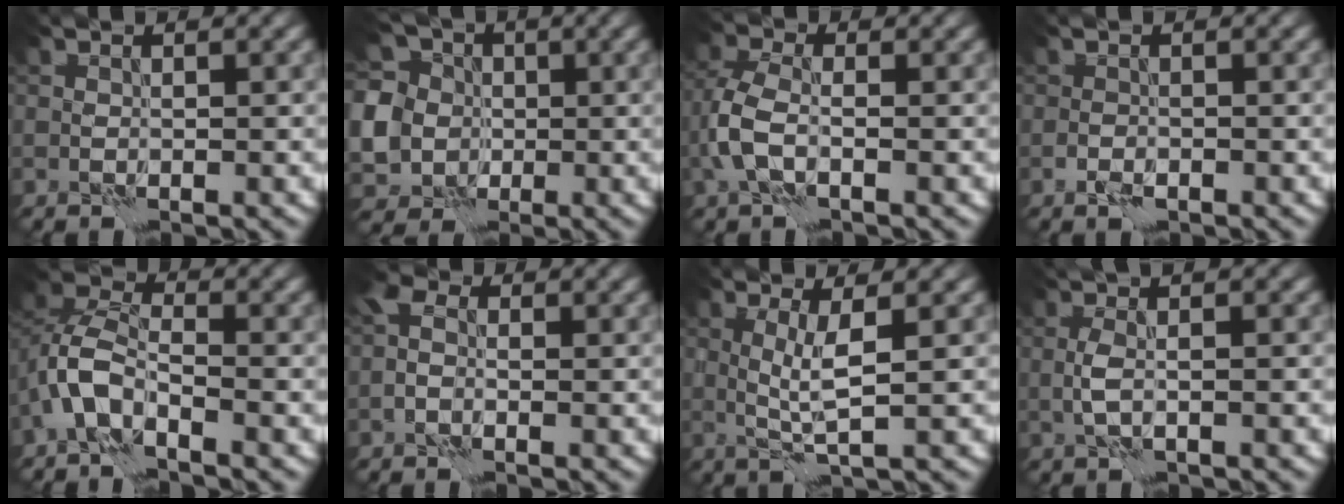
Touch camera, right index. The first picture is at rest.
{"total": 9.3, "force": [-1.2, 8.4, 3.6], "torque": [-0.102, 0.000, -0.044]}
{"total": 3.7, "force": [-1.1, 1.9, 3.0], "torque": [-0.080, 0.007, -0.033]}
{"total": 1.1, "force": [-0.6, 0.6, 0.7], "torque": [-0.017, -0.002, -0.012]}
{"total": 3.9, "force": [-2.1, 1.8, 2.7], "torque": [-0.055, 0.014, -0.050]}
{"total": 2.0, "force": [-0.3, 1.4, 1.4], "torque": [-0.031, 0.009, -0.017]}
{"total": 3.1, "force": [0.6, 0.4, 3.0], "torque": [-0.066, -0.002, 0.013]}
{"total": 1.9, "force": [0.0, 0.1, 1.8], "torque": [-0.040, 0.008, -0.002]}